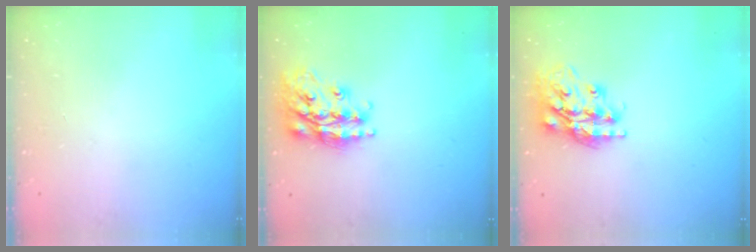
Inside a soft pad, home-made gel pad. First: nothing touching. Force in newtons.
{"total": 17.9, "press": 17.8, "slide": 1.3}
{"total": 16.6, "press": 16.5, "slide": 1.1}